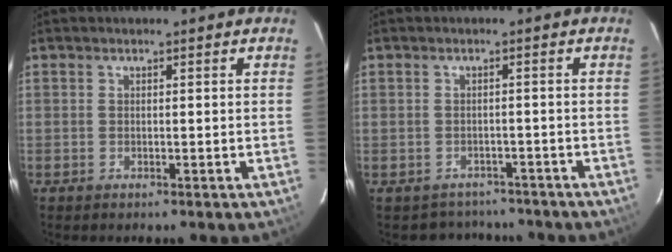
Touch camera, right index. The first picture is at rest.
{"total": 5.5, "force": [-4.4, 3.4, 0.0], "torque": [-0.003, 0.028, -0.058]}